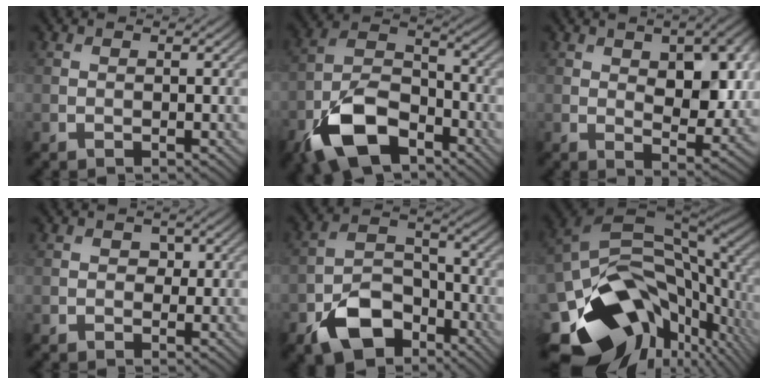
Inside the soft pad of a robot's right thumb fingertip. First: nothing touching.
{"total": 13.3, "force": [-7.7, 6.9, 8.4], "torque": [-0.185, -0.015, -0.156]}
{"total": 10.1, "force": [1.8, 5.4, 8.4], "torque": [-0.129, -0.008, 0.034]}
{"total": 1.2, "force": [-0.1, 1.2, 0.4], "torque": [0.001, -0.004, -0.005]}
{"total": 9.9, "force": [-5.9, 5.8, 5.4], "torque": [-0.108, -0.012, -0.115]}
{"total": 19.8, "force": [-6.8, 12.9, 13.4], "torque": [-0.288, -0.038, -0.096]}